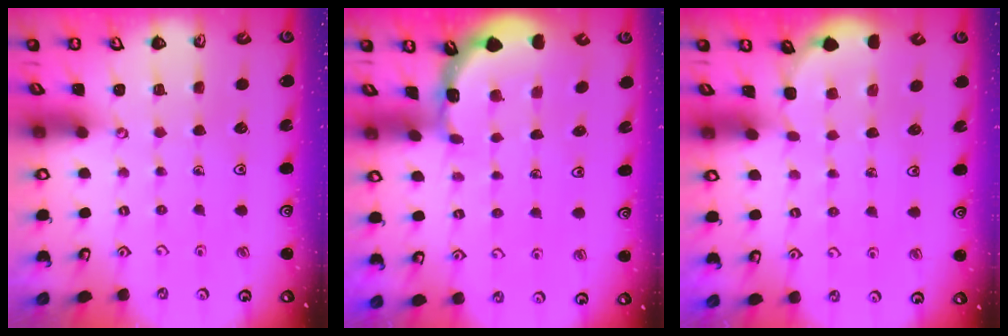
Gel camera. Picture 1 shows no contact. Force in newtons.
{"total": 1.9, "press": 1.9, "slide": 0.1}
{"total": 0.9, "press": 0.9, "slide": 0.1}